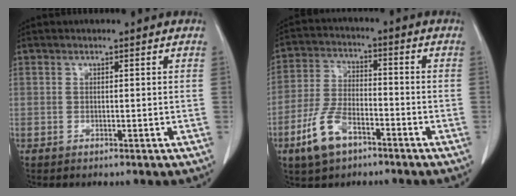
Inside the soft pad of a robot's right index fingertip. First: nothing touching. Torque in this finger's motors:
{"motor_torque": [-0.29, -0.08, -0.24, -0.14]}